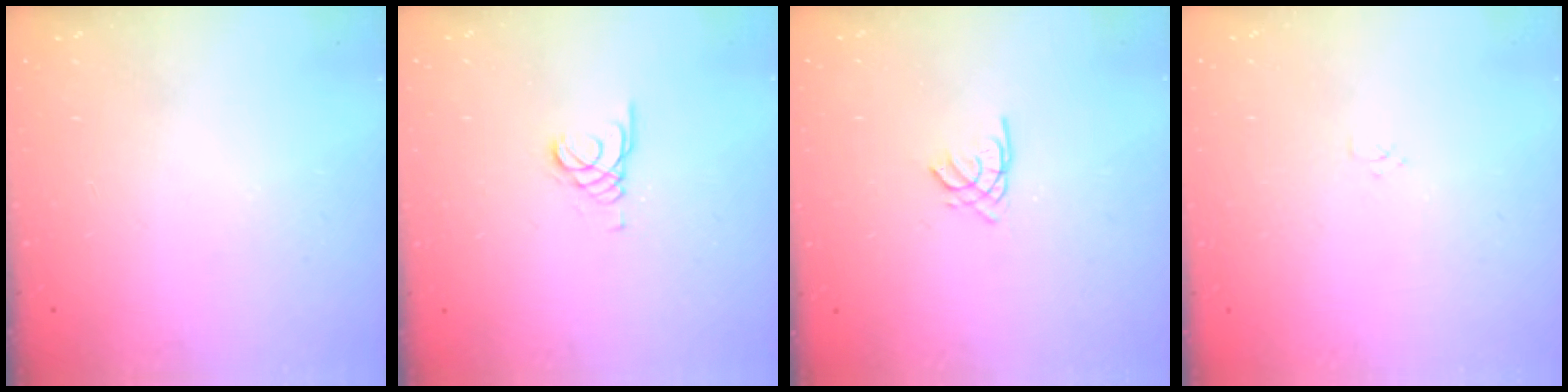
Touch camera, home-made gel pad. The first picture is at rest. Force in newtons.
{"total": 1.3, "press": 1.3, "slide": 0.1}
{"total": 1.7, "press": 1.7, "slide": 0.4}
{"total": 2.9, "press": 2.9, "slide": 0.3}